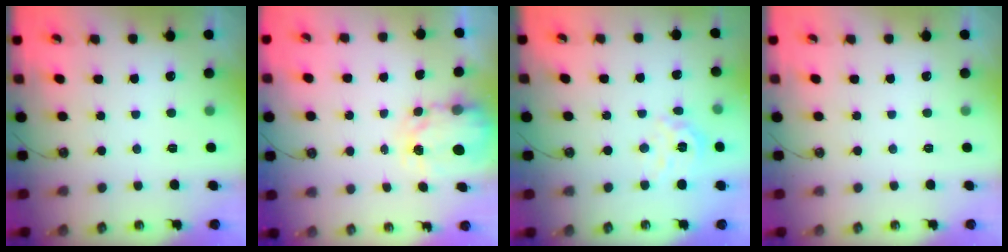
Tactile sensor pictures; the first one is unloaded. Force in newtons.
{"total": 4.0, "press": 4.0, "slide": 0.0}
{"total": 9.9, "press": 9.9, "slide": 0.8}
{"total": 0.0}